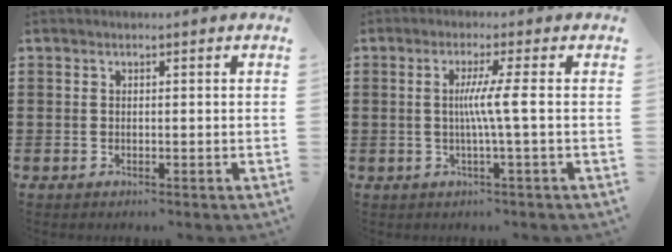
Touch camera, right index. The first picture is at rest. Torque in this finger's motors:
{"motor_torque": [1.08, -0.34, 0.17, 0.17]}